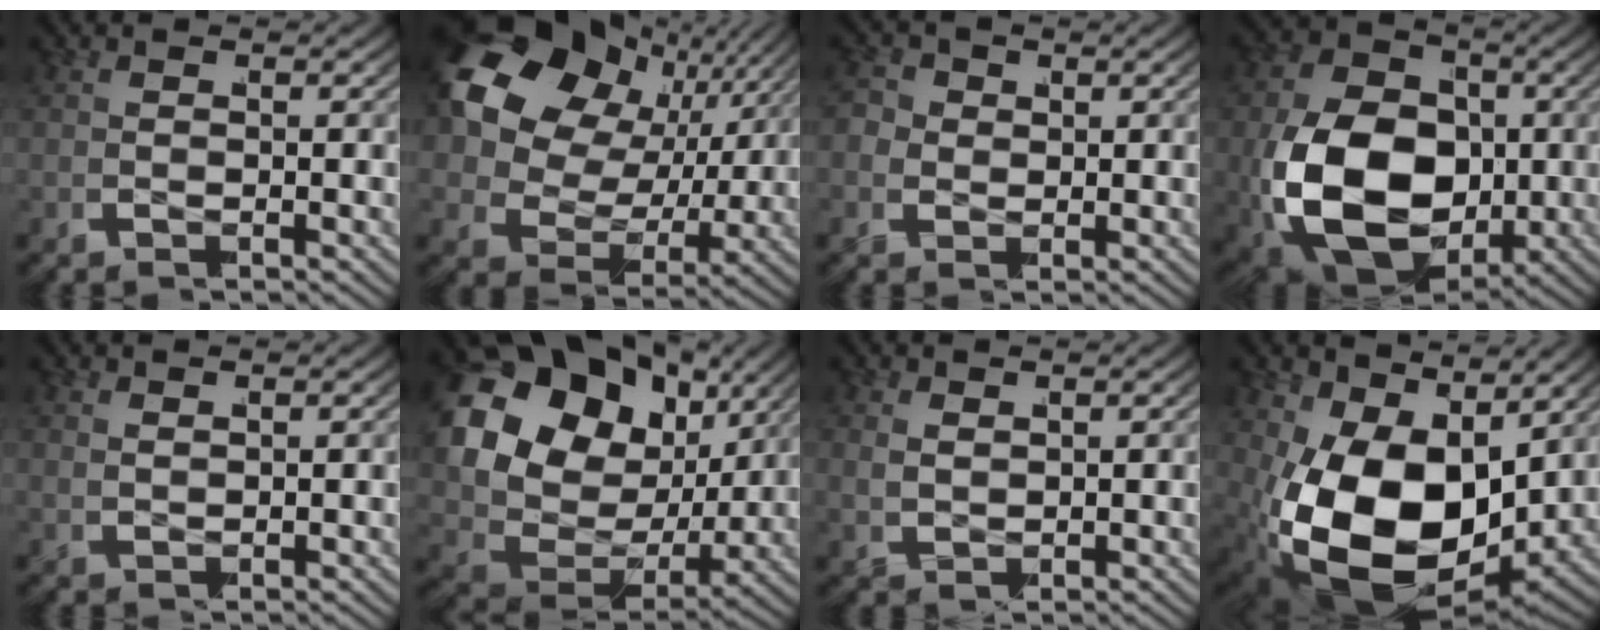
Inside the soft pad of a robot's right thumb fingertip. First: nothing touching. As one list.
[{"total": 17.5, "force": [2.5, 13.0, 11.5], "torque": [-0.248, -0.005, 0.033]}, {"total": 3.1, "force": [0.0, 2.9, 1.1], "torque": [-0.033, -0.011, 0.000]}, {"total": 18.8, "force": [-2.9, 13.6, 12.7], "torque": [-0.294, -0.075, -0.021]}, {"total": 0.8, "force": [0.8, 0.0, -0.1], "torque": [0.003, 0.004, 0.015]}, {"total": 21.3, "force": [2.9, 16.1, 13.7], "torque": [-0.284, 0.002, 0.024]}, {"total": 1.2, "force": [0.9, 0.7, 0.4], "torque": [-0.011, 0.000, 0.018]}, {"total": 14.7, "force": [-1.5, 9.2, 11.3], "torque": [-0.265, -0.059, 0.011]}]